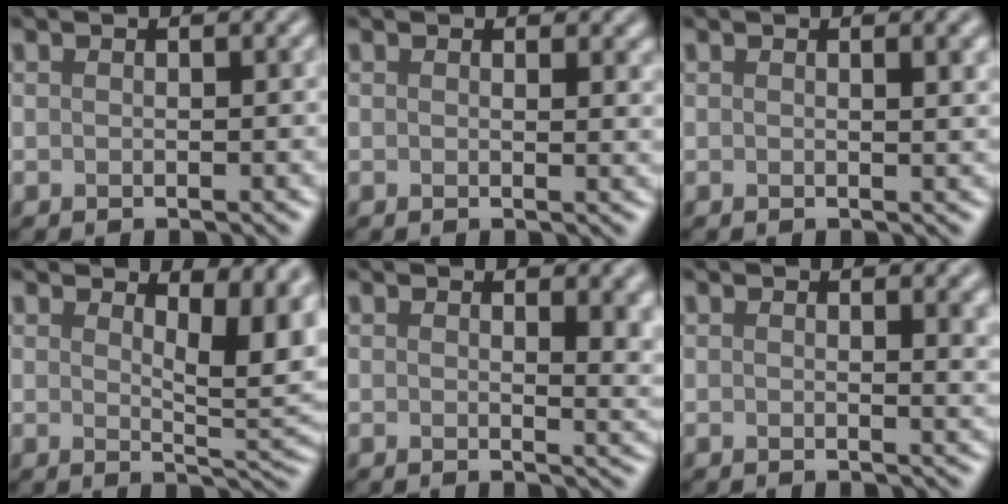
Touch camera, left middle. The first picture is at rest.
{"total": 1.3, "force": [0.8, 0.7, 0.9], "torque": [-0.010, -0.003, 0.011]}
{"total": 1.3, "force": [0.5, 0.2, 1.1], "torque": [-0.012, -0.001, 0.009]}
{"total": 5.3, "force": [2.1, 2.2, 4.3], "torque": [-0.060, -0.009, 0.033]}
{"total": 4.3, "force": [1.6, 2.1, 3.4], "torque": [-0.025, -0.006, 0.023]}
{"total": 2.3, "force": [1.0, 0.9, 1.9], "torque": [-0.017, -0.001, 0.013]}